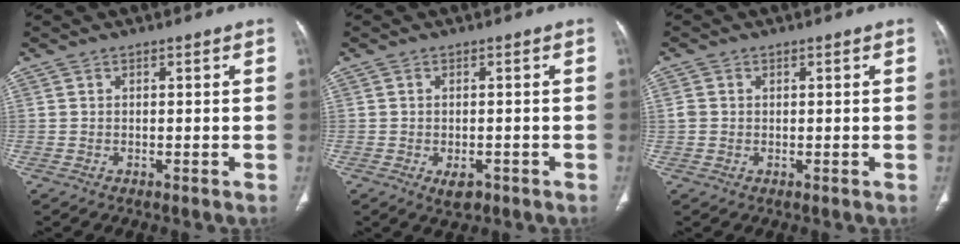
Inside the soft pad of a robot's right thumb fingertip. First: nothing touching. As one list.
[{"total": 3.2, "force": [-1.5, 1.8, 2.2], "torque": [-0.027, 0.003, -0.017]}, {"total": 1.9, "force": [0.1, 1.7, 0.9], "torque": [-0.018, 0.005, 0.005]}]